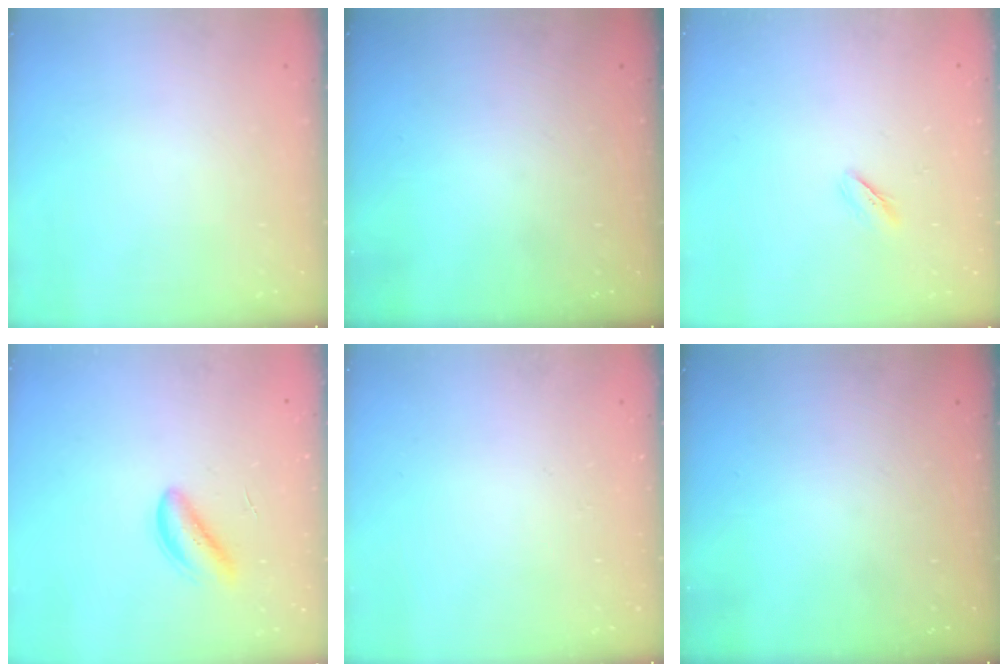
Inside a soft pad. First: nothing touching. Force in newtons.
{"total": 0.0}
{"total": 2.4, "press": 2.2, "slide": 0.9}
{"total": 2.7, "press": 2.7, "slide": 0.3}
{"total": 0.0}
{"total": 0.0}